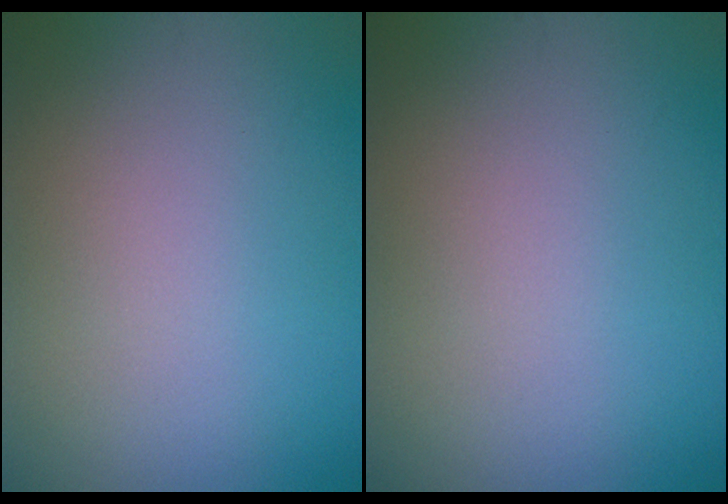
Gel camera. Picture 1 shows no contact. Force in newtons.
{"total": 0.0}